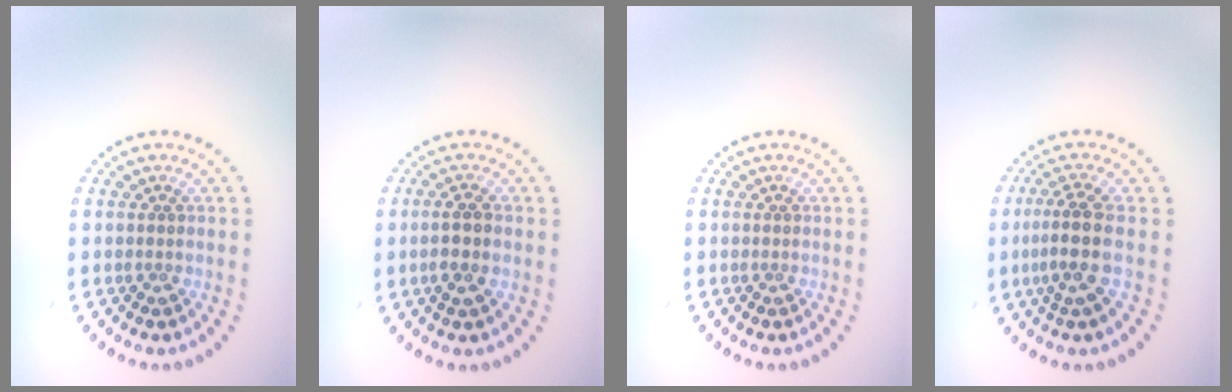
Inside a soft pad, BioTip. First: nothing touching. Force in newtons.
{"total": 2.4, "press": 2.2, "slide": 0.8}
{"total": 0.0}
{"total": 3.3, "press": 2.5, "slide": 2.1}